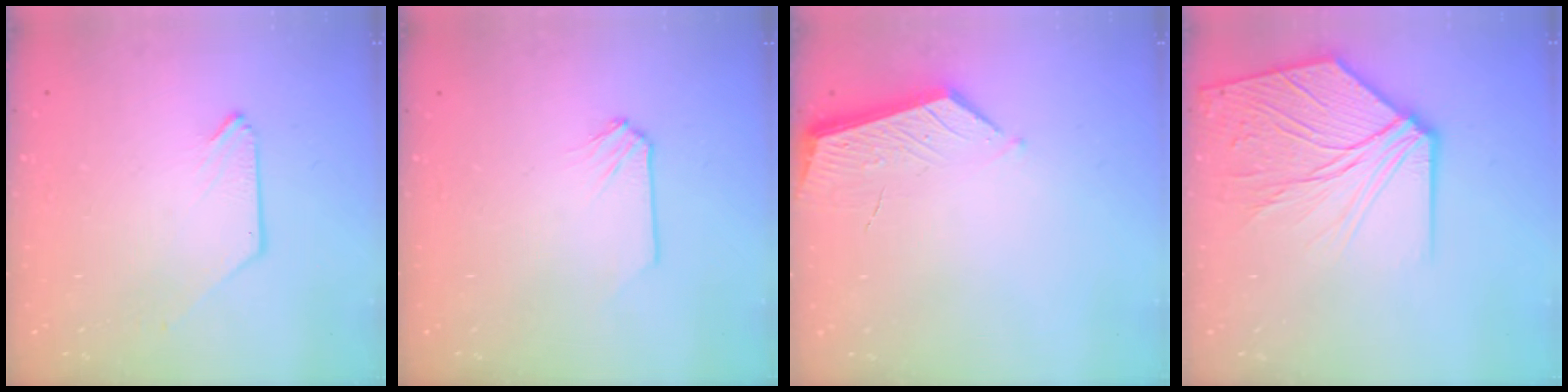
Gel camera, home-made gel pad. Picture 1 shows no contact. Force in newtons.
{"total": 0.0}
{"total": 3.8, "press": 3.8, "slide": 0.4}
{"total": 13.9, "press": 13.8, "slide": 1.4}